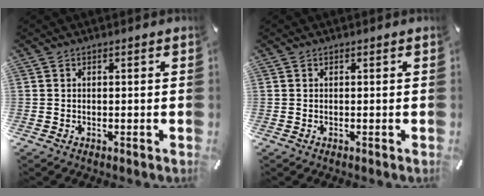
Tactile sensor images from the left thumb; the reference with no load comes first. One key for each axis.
{"total": 0.0}